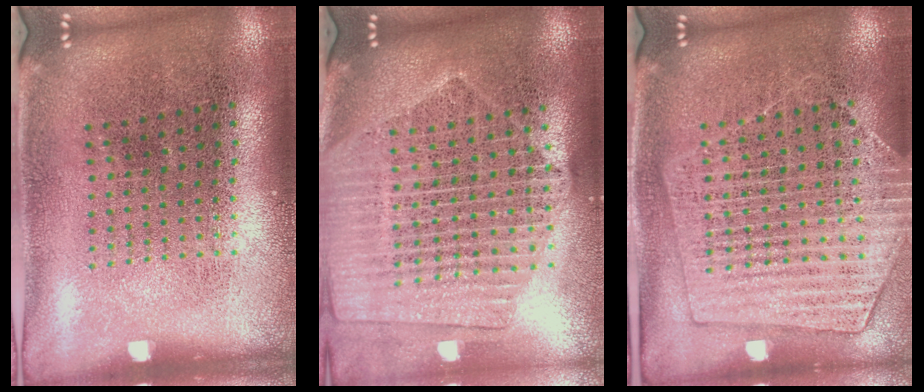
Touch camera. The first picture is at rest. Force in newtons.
{"total": 2.2, "press": 1.9, "slide": 1.1}
{"total": 1.5, "press": 1.5, "slide": 0.2}